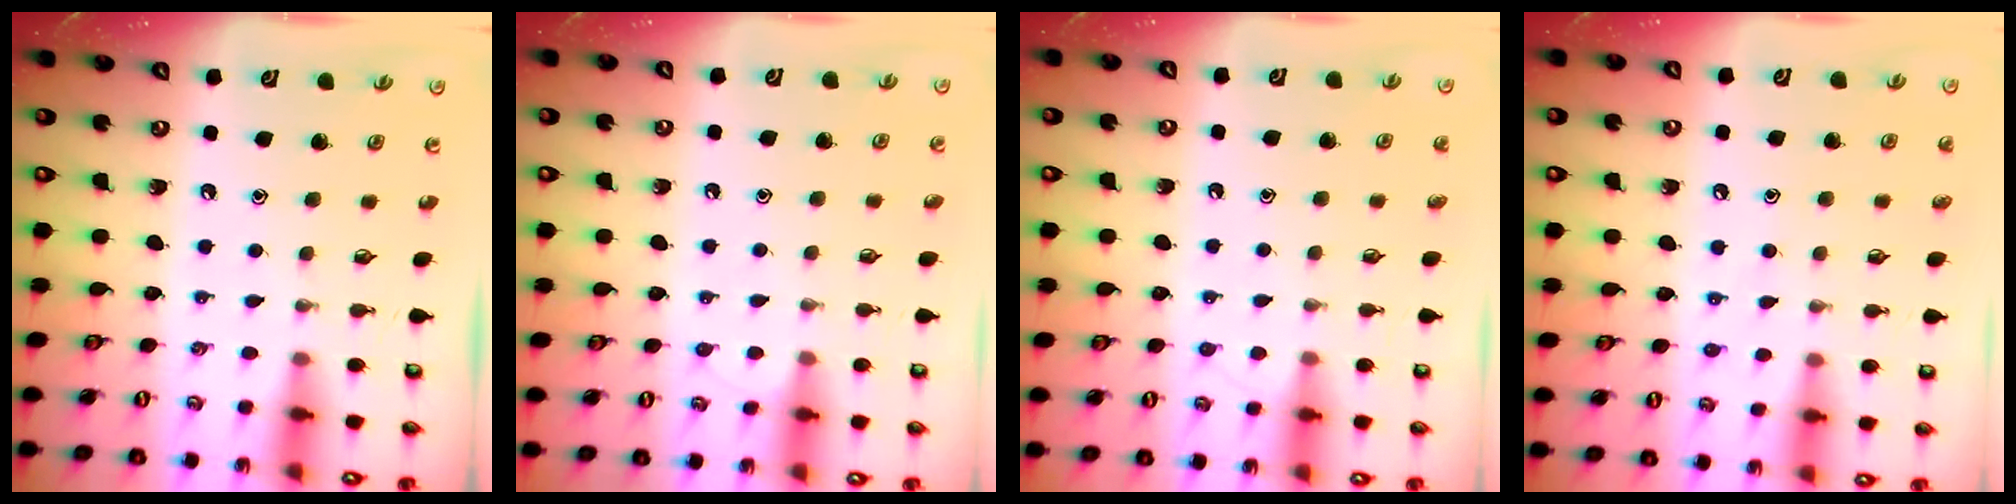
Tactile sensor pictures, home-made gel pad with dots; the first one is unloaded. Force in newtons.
{"total": 4.1, "press": 4.1, "slide": 0.4}
{"total": 5.9, "press": 5.9, "slide": 0.6}
{"total": 6.9, "press": 6.9, "slide": 0.7}